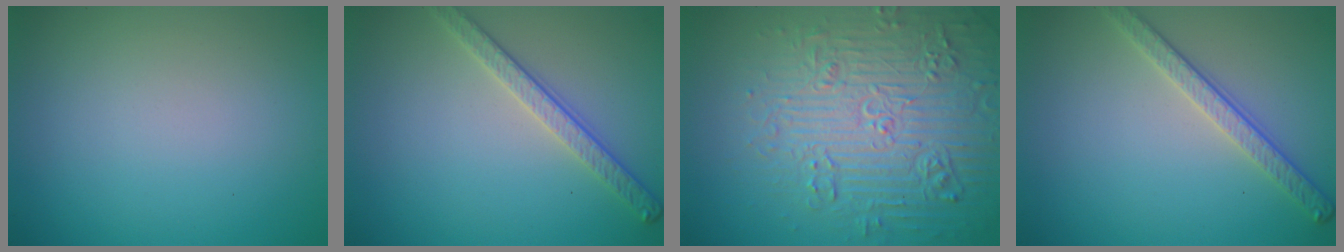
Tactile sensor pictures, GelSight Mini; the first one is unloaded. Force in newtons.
{"total": 2.7, "press": 2.6, "slide": 0.9}
{"total": 7.9, "press": 7.7, "slide": 1.9}
{"total": 2.7, "press": 2.6, "slide": 0.9}